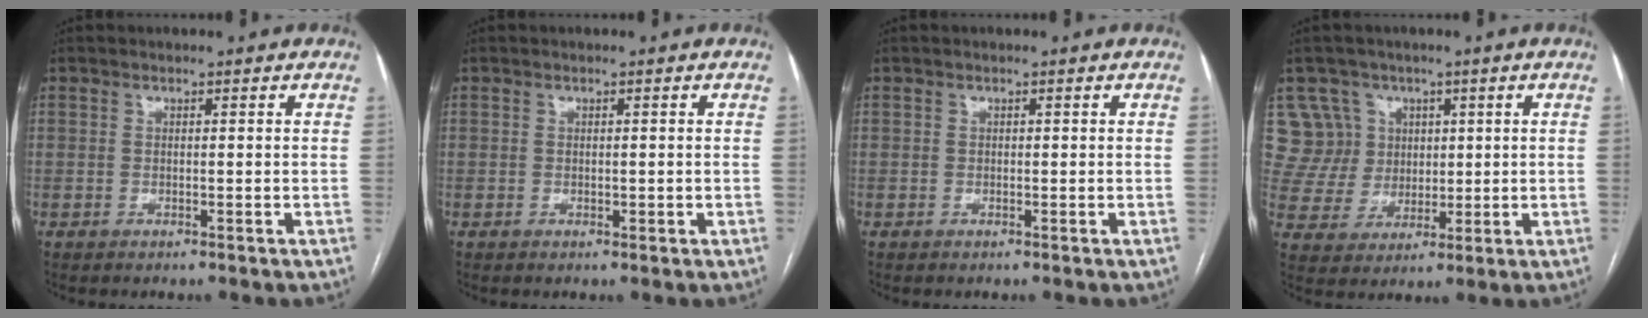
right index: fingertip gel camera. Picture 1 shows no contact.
{"total": 0.8, "force": [0.0, 0.6, 0.5], "torque": [-0.005, 0.000, 0.004]}
{"total": 0.0}
{"total": 8.9, "force": [3.6, 8.1, 0.0], "torque": [0.002, 0.030, 0.080]}